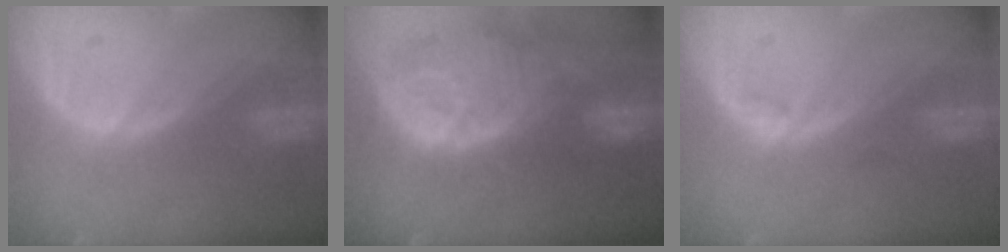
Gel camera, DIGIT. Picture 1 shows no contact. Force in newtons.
{"total": 12.9, "press": 11.3, "slide": 6.2}
{"total": 0.8, "press": 0.7, "slide": 0.1}